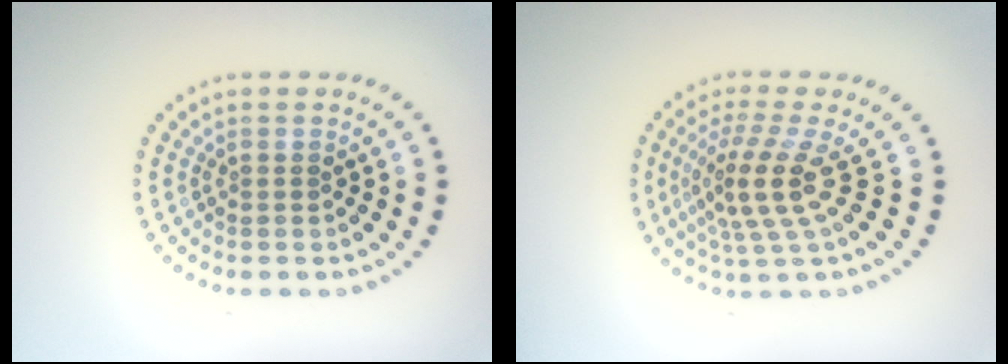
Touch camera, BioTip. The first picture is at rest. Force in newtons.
{"total": 4.3, "press": 3.0, "slide": 3.1}